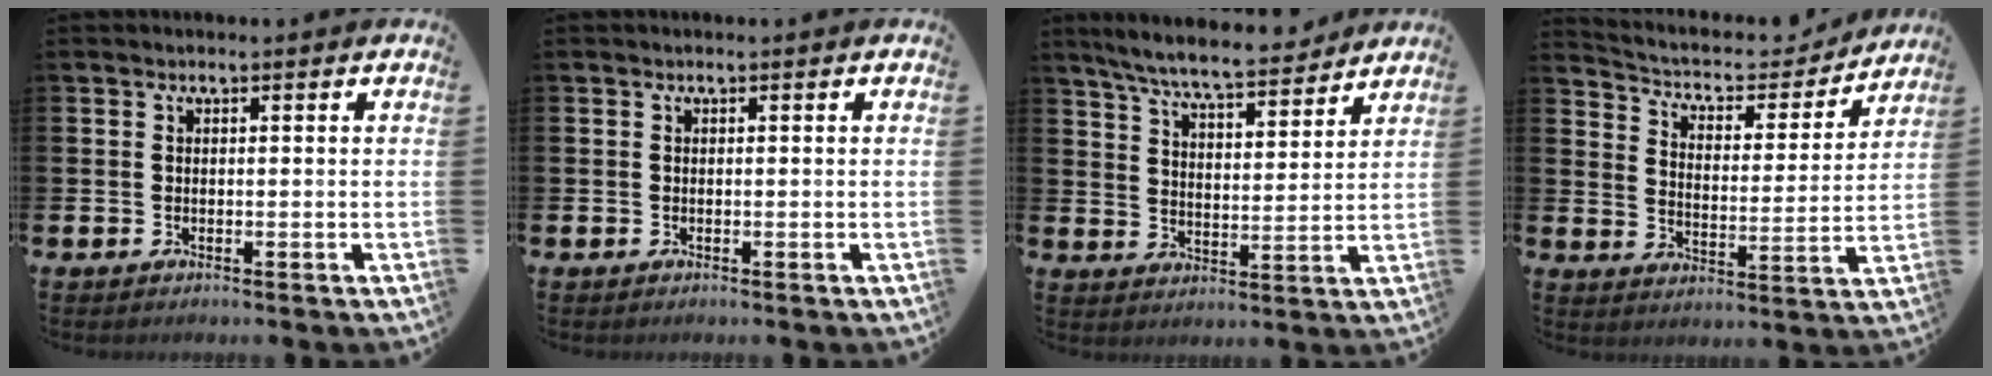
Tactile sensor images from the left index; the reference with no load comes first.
{"total": 0.0}
{"total": 7.7, "force": [7.2, 0.7, 2.6], "torque": [-0.083, -0.040, 0.127]}
{"total": 5.8, "force": [5.2, 2.1, 1.5], "torque": [-0.058, -0.038, 0.082]}